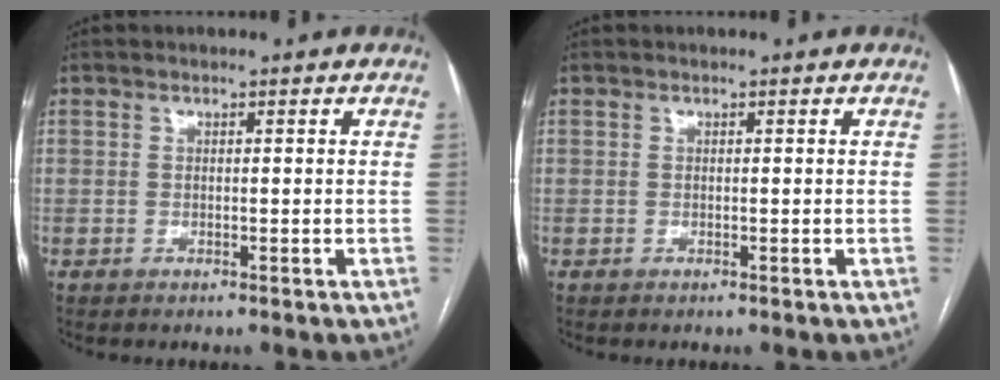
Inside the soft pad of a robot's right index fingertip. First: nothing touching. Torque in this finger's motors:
{"motor_torque": [0.00, 0.00, 0.00, 0.01]}